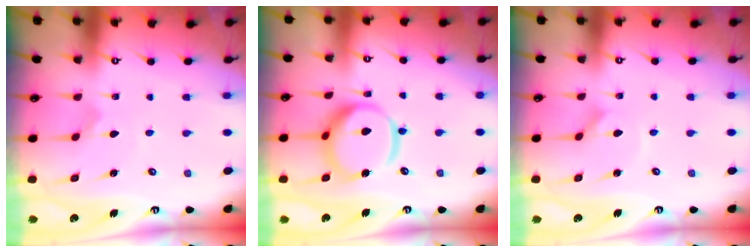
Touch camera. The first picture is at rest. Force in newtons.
{"total": 13.4, "press": 13.3, "slide": 1.4}
{"total": 1.2, "press": 1.1, "slide": 0.2}